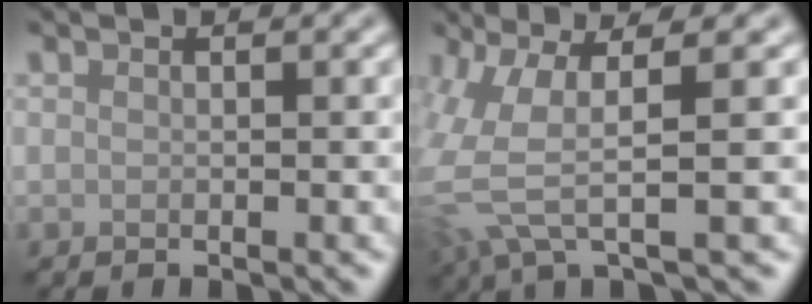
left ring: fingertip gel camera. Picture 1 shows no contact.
{"total": 5.2, "force": [0.3, 1.2, 5.1], "torque": [-0.126, -0.006, 0.009]}